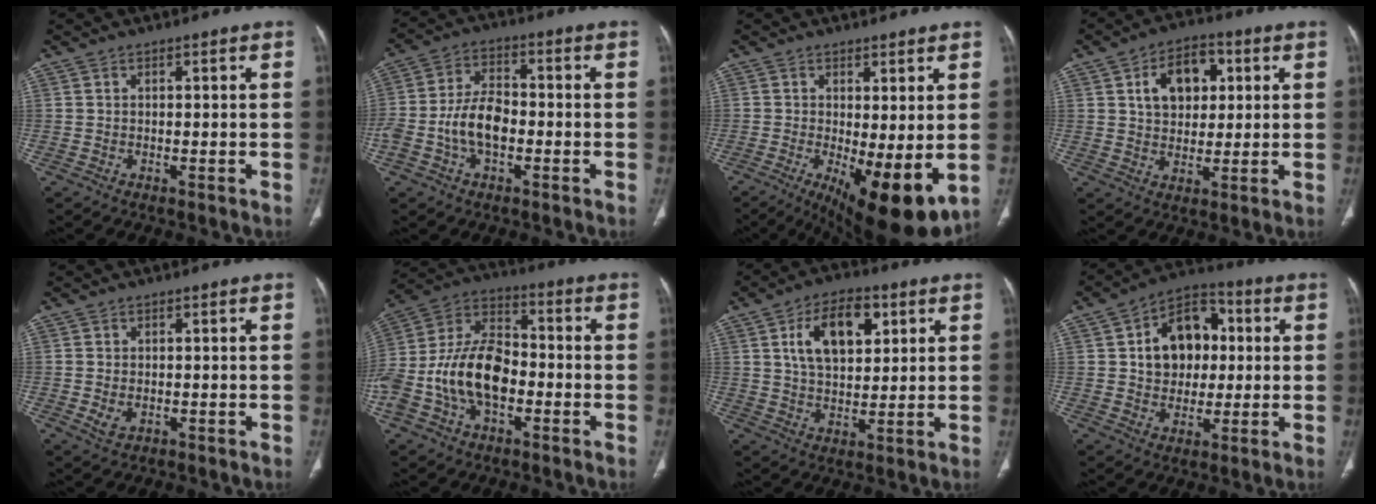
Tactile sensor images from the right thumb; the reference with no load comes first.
{"total": 9.4, "force": [-2.4, 5.5, 7.2], "torque": [-0.144, 0.028, -0.050]}
{"total": 12.7, "force": [-2.7, 4.2, 11.7], "torque": [-0.179, -0.025, -0.025]}
{"total": 10.6, "force": [3.1, 7.1, 7.2], "torque": [-0.083, 0.001, 0.048]}
{"total": 2.5, "force": [-0.5, 1.7, 1.8], "torque": [-0.037, -0.003, -0.004]}
{"total": 18.6, "force": [-4.3, 11.5, 14.0], "torque": [-0.274, 0.045, -0.077]}
{"total": 12.5, "force": [4.4, 7.1, 9.2], "torque": [-0.131, -0.005, 0.076]}
{"total": 14.0, "force": [2.2, 10.5, 9.1], "torque": [-0.100, 0.016, 0.031]}